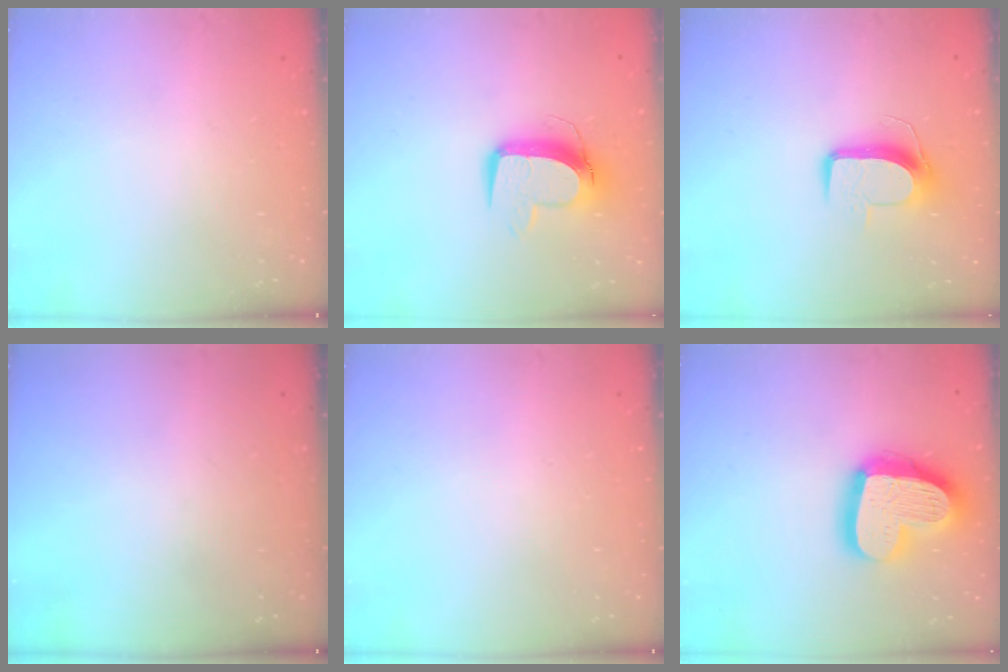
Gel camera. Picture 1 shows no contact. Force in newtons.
{"total": 11.0, "press": 11.0, "slide": 1.4}
{"total": 9.9, "press": 9.9, "slide": 0.3}
{"total": 0.0}
{"total": 0.0}
{"total": 21.6, "press": 21.5, "slide": 1.9}